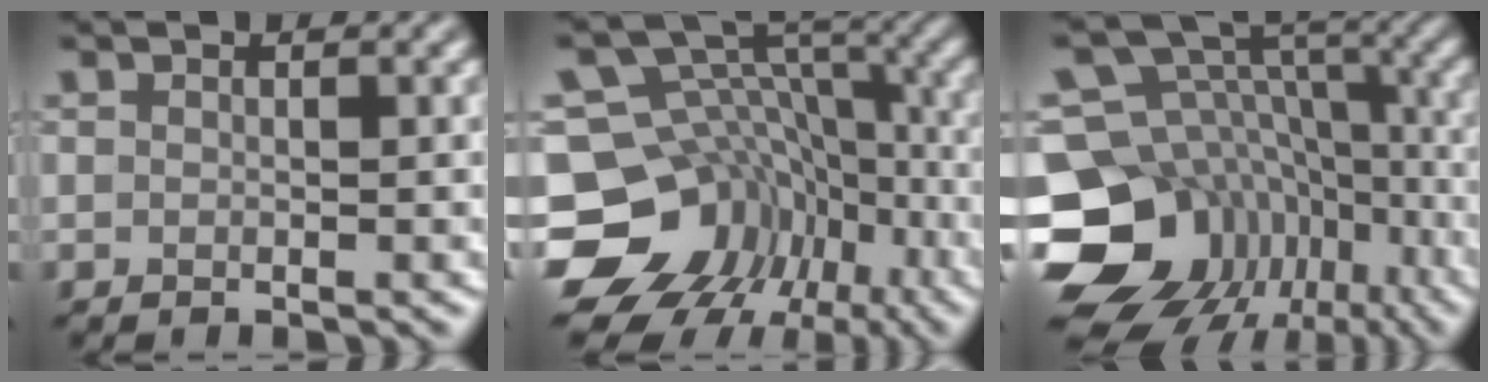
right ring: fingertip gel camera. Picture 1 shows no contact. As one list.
[{"total": 14.3, "force": [-6.4, 11.2, 6.1], "torque": [-0.139, 0.009, -0.080]}, {"total": 15.7, "force": [-5.9, 12.8, 6.9], "torque": [-0.166, 0.007, -0.071]}]